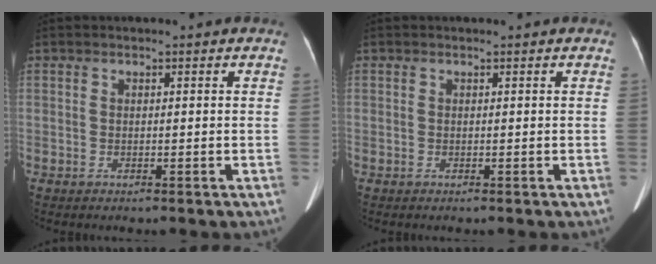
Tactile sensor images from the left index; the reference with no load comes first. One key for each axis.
{"total": 0.0}